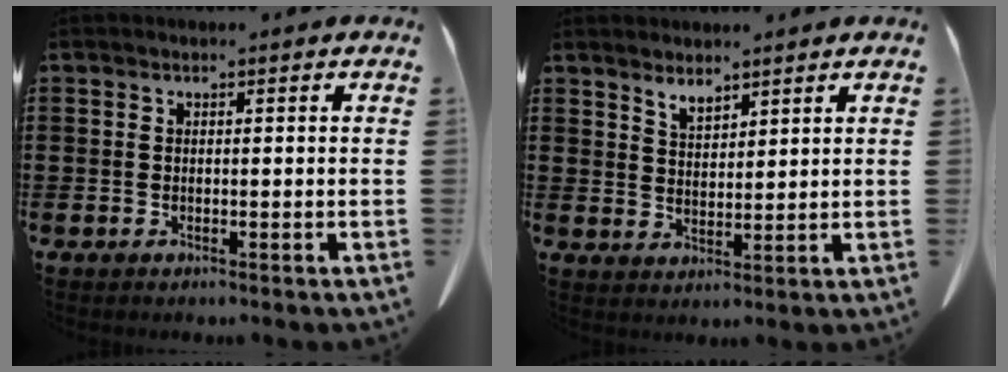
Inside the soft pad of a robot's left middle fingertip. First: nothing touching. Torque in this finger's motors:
{"motor_torque": [0.45, 0.16, 0.09, 0.04]}